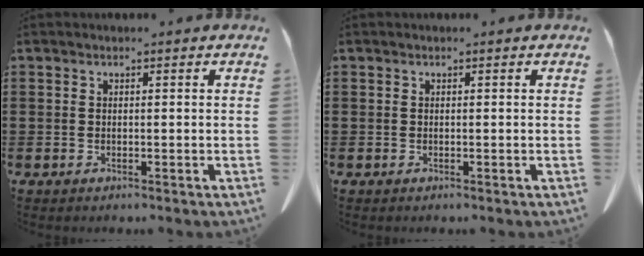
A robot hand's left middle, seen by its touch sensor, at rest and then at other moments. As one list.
[{"total": 0.0}]